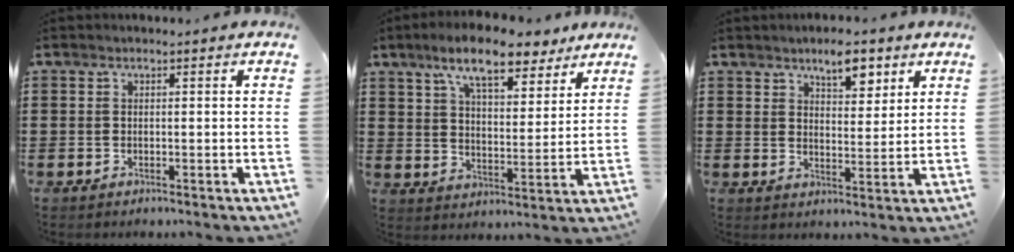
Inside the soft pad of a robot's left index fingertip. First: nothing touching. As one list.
[{"total": 10.6, "force": [8.2, 2.7, 6.1], "torque": [-0.125, -0.017, 0.147]}, {"total": 5.9, "force": [4.4, 2.4, 3.1], "torque": [-0.040, -0.011, 0.073]}]